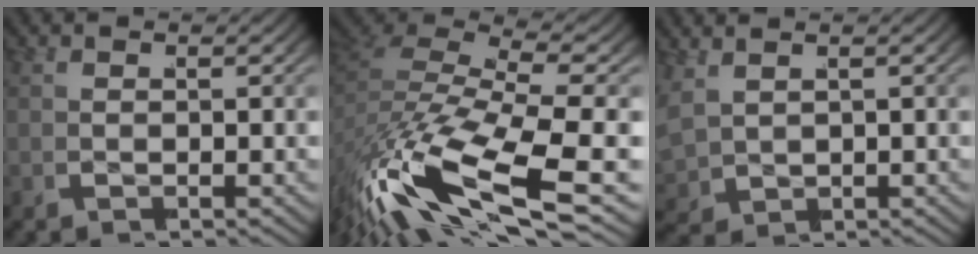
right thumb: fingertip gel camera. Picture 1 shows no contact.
{"total": 12.1, "force": [-4.2, 6.3, 9.4], "torque": [-0.220, -0.036, -0.063]}
{"total": 3.0, "force": [1.0, 2.3, 1.7], "torque": [-0.045, -0.012, 0.030]}